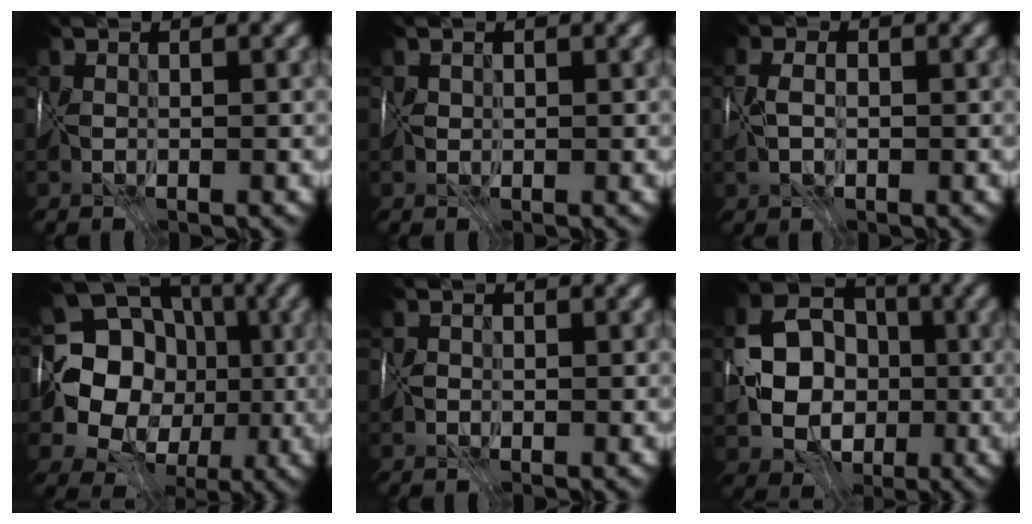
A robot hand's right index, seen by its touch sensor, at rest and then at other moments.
{"total": 0.5, "force": [0.2, 0.5, -0.2], "torque": [0.002, 0.007, -0.002]}
{"total": 2.1, "force": [0.3, 1.6, 1.4], "torque": [-0.024, 0.017, -0.005]}
{"total": 14.9, "force": [0.8, 13.4, 6.4], "torque": [-0.141, 0.023, -0.002]}
{"total": 0.6, "force": [-0.4, 0.0, -0.4], "torque": [0.013, 0.005, -0.013]}
{"total": 6.9, "force": [-1.2, 5.7, 3.7], "torque": [-0.066, -0.001, -0.034]}